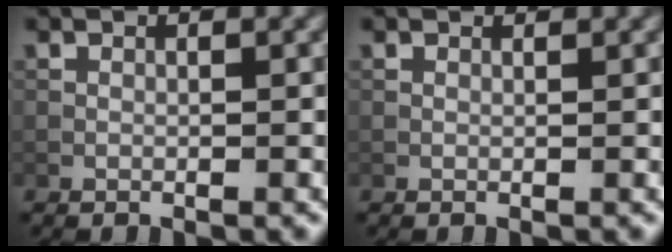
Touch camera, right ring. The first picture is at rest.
{"total": 0.7, "force": [0.6, 0.1, 0.2], "torque": [-0.008, -0.002, 0.005]}